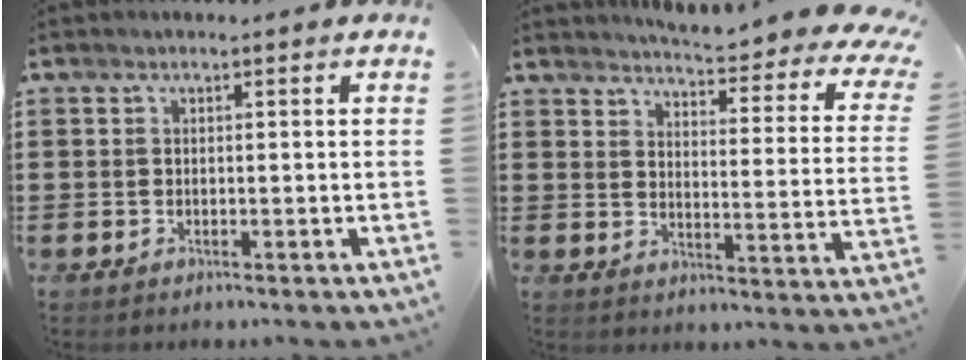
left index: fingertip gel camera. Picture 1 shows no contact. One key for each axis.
{"total": 5.1, "fx": 4.7, "fy": -0.2, "fz": 2.1, "tx": -0.049, "ty": -0.049, "tz": 0.073}